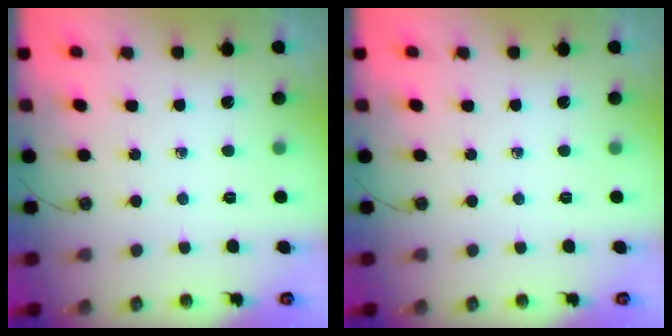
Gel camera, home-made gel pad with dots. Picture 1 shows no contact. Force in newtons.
{"total": 0.0}